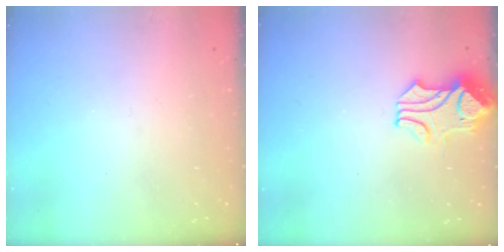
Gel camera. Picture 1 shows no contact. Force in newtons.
{"total": 1.1, "press": 0.6, "slide": 0.9}